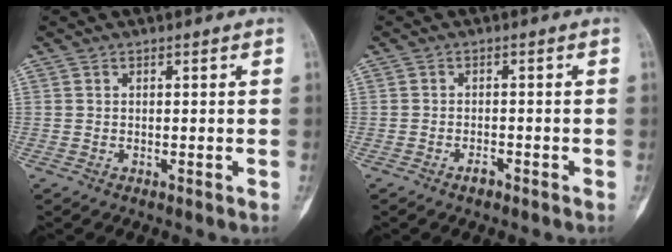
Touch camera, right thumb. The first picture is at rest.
{"total": 1.5, "force": [-1.1, 0.7, 0.8], "torque": [-0.016, 0.006, -0.019]}